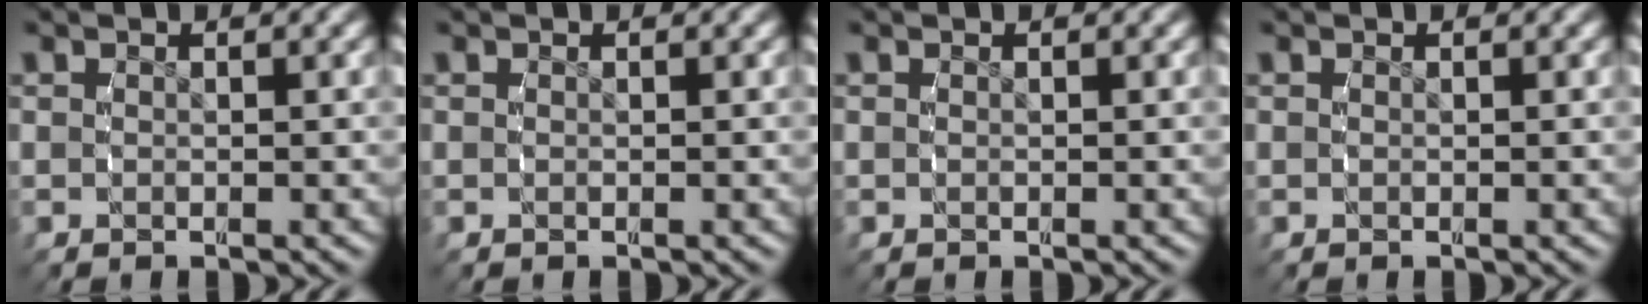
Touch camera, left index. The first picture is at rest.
{"total": 0.0}
{"total": 0.0}
{"total": 0.0}